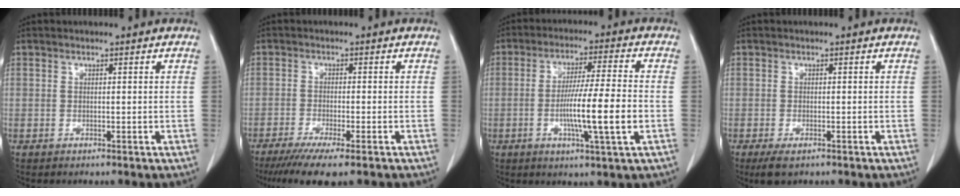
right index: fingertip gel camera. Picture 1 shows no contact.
{"total": 9.3, "force": [-6.9, 0.7, 6.2], "torque": [-0.091, -0.020, -0.106]}
{"total": 10.8, "force": [-2.4, -0.3, 10.5], "torque": [-0.190, -0.006, -0.045]}
{"total": 3.0, "force": [-1.9, 1.0, 2.1], "torque": [-0.047, -0.009, -0.026]}